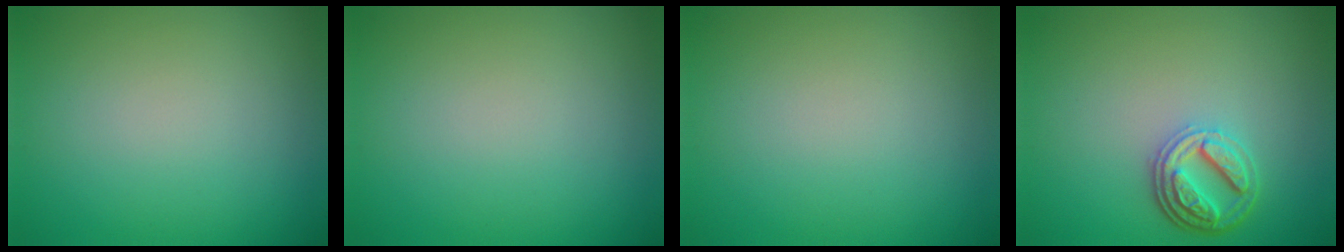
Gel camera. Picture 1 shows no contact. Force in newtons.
{"total": 0.0}
{"total": 0.0}
{"total": 3.9, "press": 3.1, "slide": 2.4}